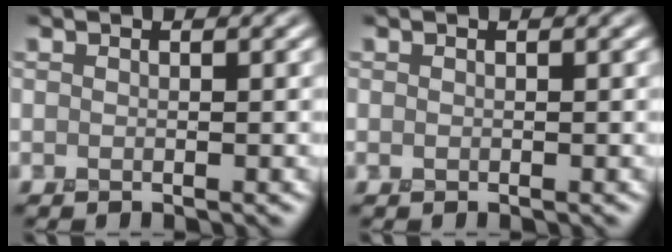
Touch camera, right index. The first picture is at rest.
{"total": 0.0}